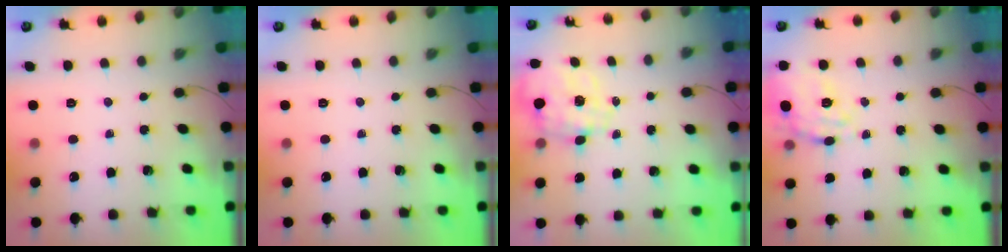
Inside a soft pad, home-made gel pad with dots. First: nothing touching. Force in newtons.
{"total": 0.0}
{"total": 2.5, "press": 2.4, "slide": 0.8}
{"total": 19.3, "press": 19.3, "slide": 0.5}